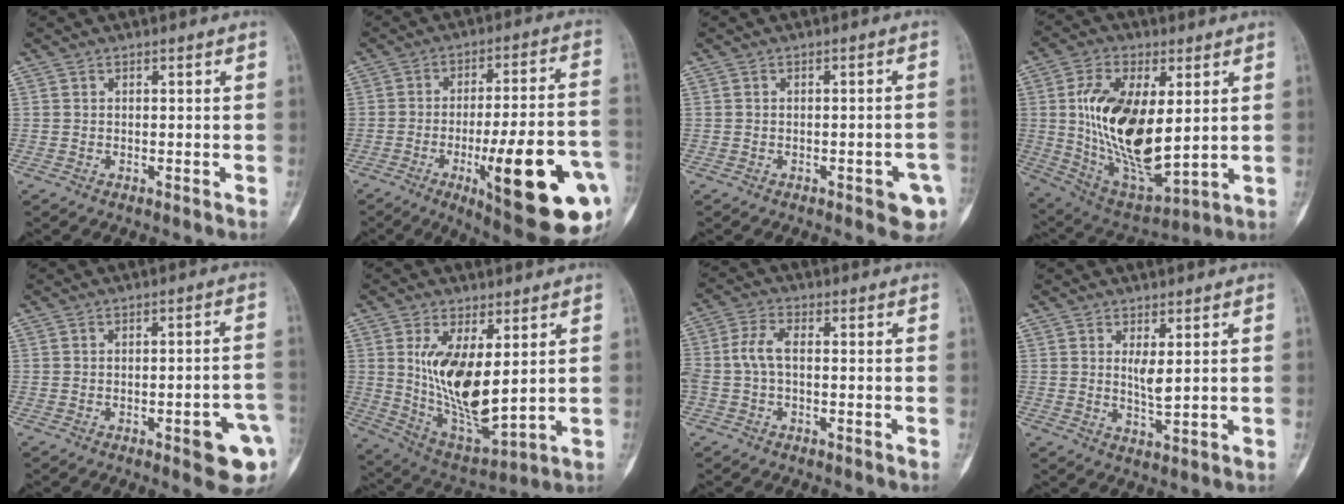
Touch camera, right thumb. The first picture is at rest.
{"total": 24.1, "force": [-7.8, 5.7, 22.1], "torque": [-0.273, 0.010, -0.099]}
{"total": 5.3, "force": [-2.1, 1.8, 4.5], "torque": [-0.041, 0.008, -0.021]}
{"total": 21.1, "force": [2.8, 10.2, 18.3], "torque": [-0.326, -0.025, 0.063]}
{"total": 9.5, "force": [-3.7, 2.5, 8.4], "torque": [-0.085, 0.019, -0.039]}
{"total": 15.3, "force": [3.1, 6.4, 13.6], "torque": [-0.237, -0.031, 0.079]}
{"total": 5.4, "force": [-0.6, 2.7, 4.6], "torque": [-0.114, 0.020, -0.015]}
{"total": 3.4, "force": [1.1, 0.8, 3.1], "torque": [-0.057, -0.016, 0.024]}